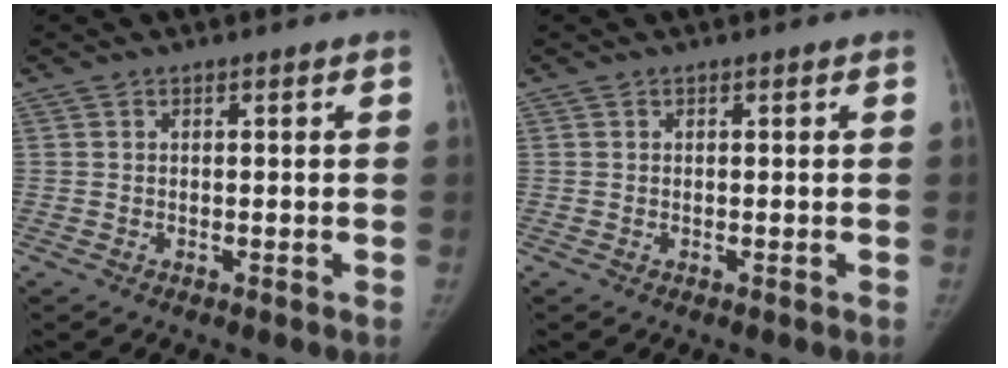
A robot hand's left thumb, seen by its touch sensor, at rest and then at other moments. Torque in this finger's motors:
{"motor_torque": [0.10, -0.05, 0.24, -0.01, 0.02]}